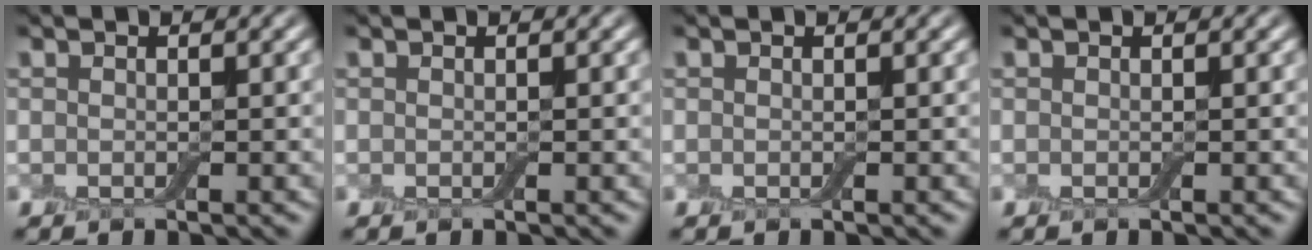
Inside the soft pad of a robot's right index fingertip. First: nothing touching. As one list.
[{"total": 0.0}, {"total": 0.0}, {"total": 0.0}]